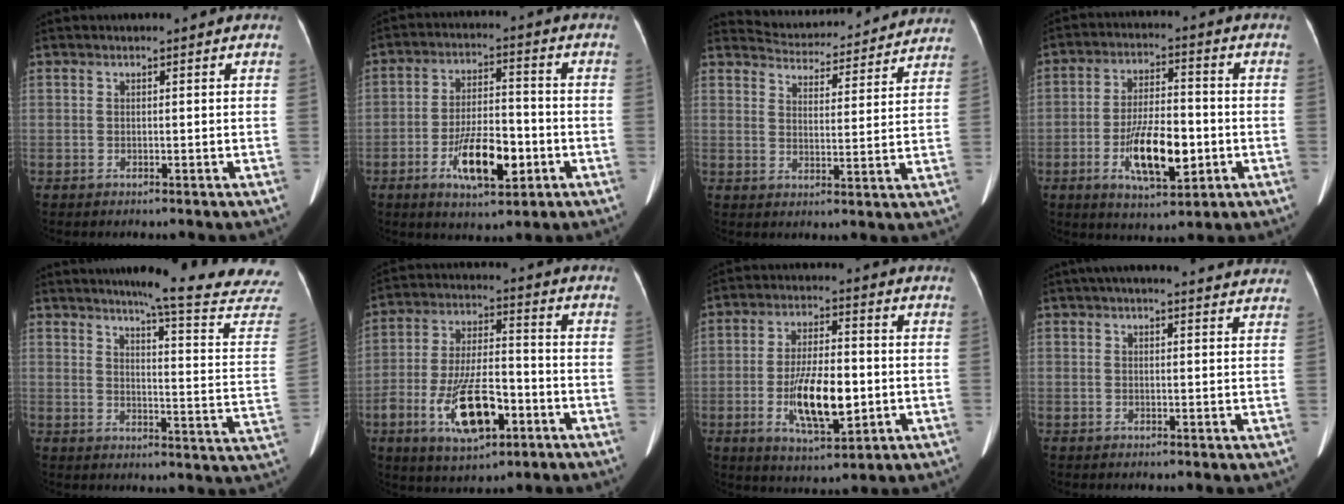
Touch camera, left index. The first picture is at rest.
{"total": 10.1, "force": [-3.9, 3.6, 8.6], "torque": [-0.163, 0.000, -0.065]}
{"total": 18.7, "force": [17.9, 3.9, 3.4], "torque": [-0.043, -0.003, 0.223]}
{"total": 11.1, "force": [-3.1, 3.8, 9.9], "torque": [-0.186, -0.002, -0.051]}
{"total": 19.7, "force": [18.0, -0.8, 8.1], "torque": [-0.100, -0.099, 0.202]}
{"total": 13.1, "force": [-5.4, 4.9, 10.8], "torque": [-0.209, 0.002, -0.088]}
{"total": 11.2, "force": [-2.2, 3.7, 10.4], "torque": [-0.197, -0.006, -0.034]}
{"total": 13.5, "force": [12.2, 2.0, 5.3], "torque": [-0.062, 0.033, 0.138]}